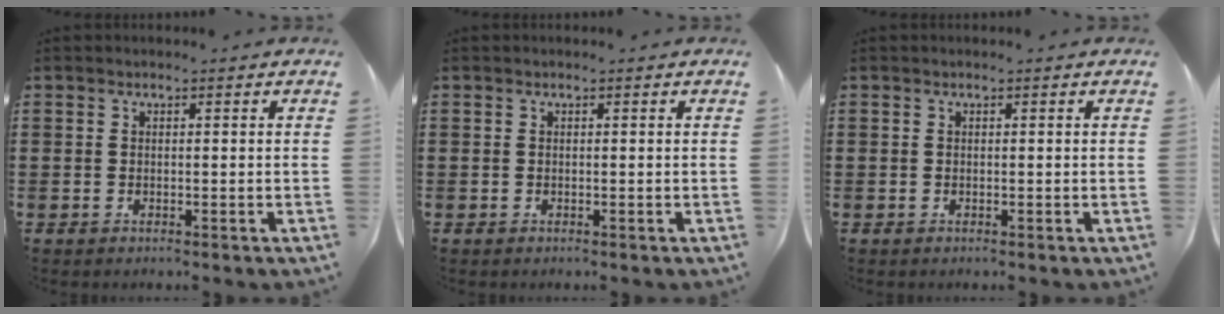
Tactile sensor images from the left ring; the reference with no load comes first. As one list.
[{"total": 0.0}, {"total": 0.0}]